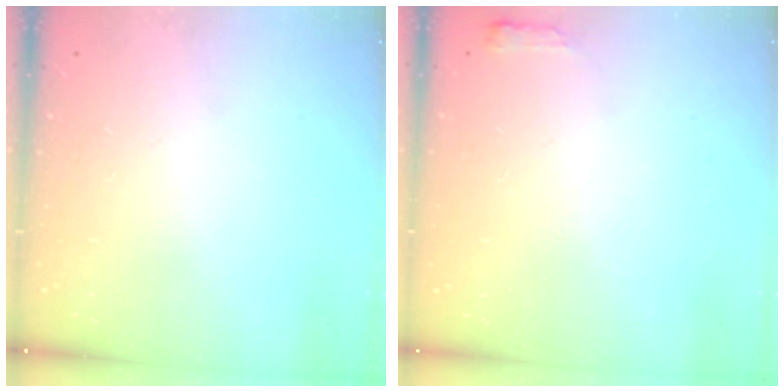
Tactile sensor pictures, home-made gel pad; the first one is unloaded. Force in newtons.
{"total": 2.7, "press": 2.6, "slide": 0.5}